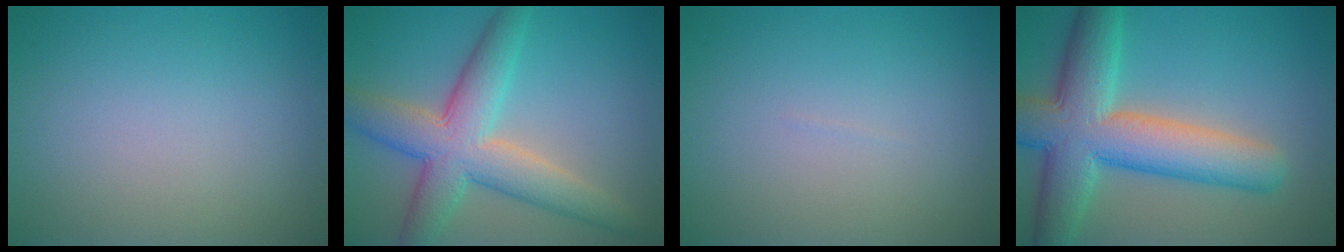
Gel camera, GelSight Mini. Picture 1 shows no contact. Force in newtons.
{"total": 7.5, "press": 7.5, "slide": 0.6}
{"total": 0.0}
{"total": 10.1, "press": 10.1, "slide": 0.5}